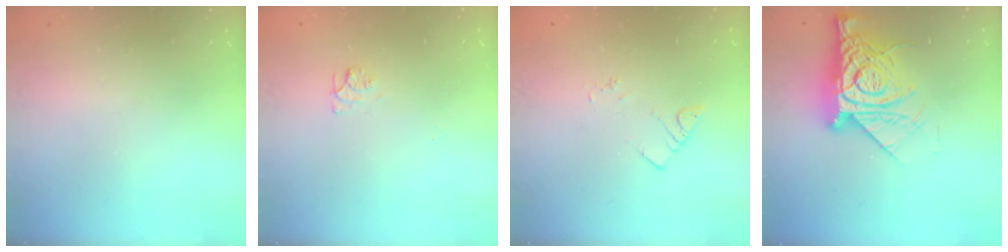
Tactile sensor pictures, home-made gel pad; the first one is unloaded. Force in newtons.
{"total": 6.2, "press": 6.2, "slide": 0.7}
{"total": 2.4, "press": 2.3, "slide": 0.4}
{"total": 15.0, "press": 15.0, "slide": 1.3}